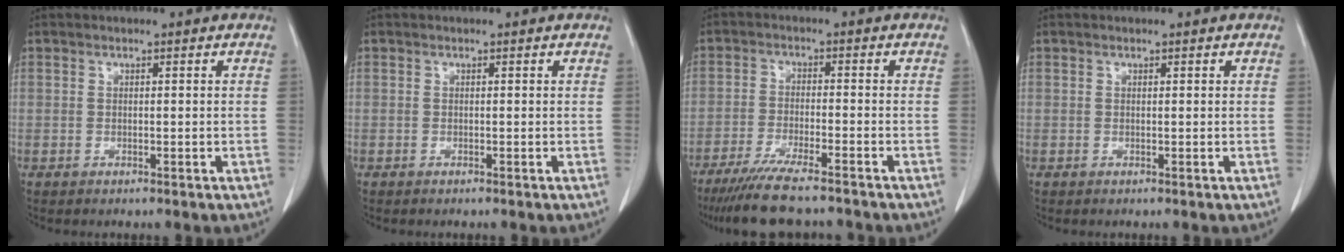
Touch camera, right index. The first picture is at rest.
{"total": 0.0}
{"total": 10.5, "force": [-8.9, 0.7, 5.6], "torque": [-0.090, -0.026, -0.142]}
{"total": 0.0}